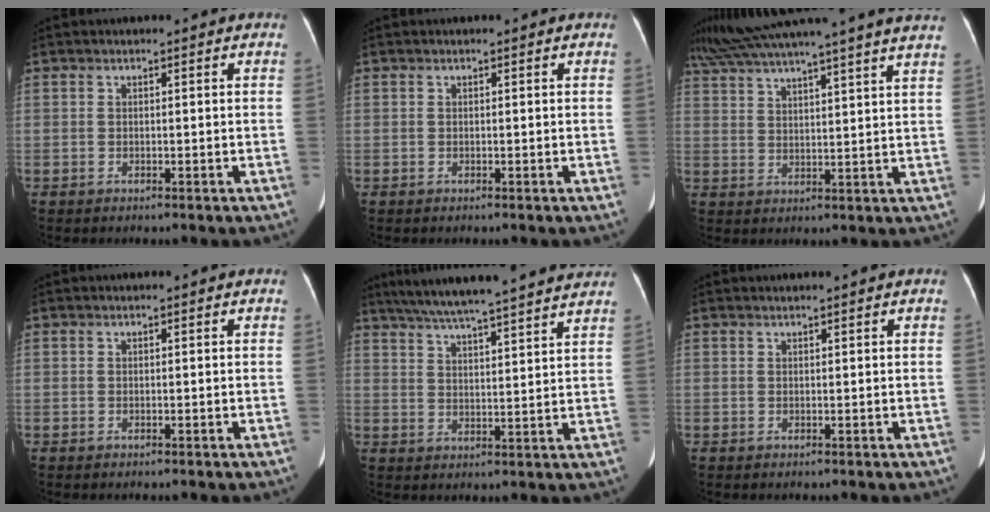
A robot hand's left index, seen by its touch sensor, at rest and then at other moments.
{"total": 0.0}
{"total": 23.8, "force": [20.5, -0.6, 12.0], "torque": [-0.218, 0.011, 0.287]}
{"total": 0.0}
{"total": 22.4, "force": [19.8, 0.4, 10.3], "torque": [-0.172, 0.014, 0.268]}
{"total": 1.1, "force": [0.9, -0.2, 0.5], "torque": [-0.008, 0.010, 0.021]}